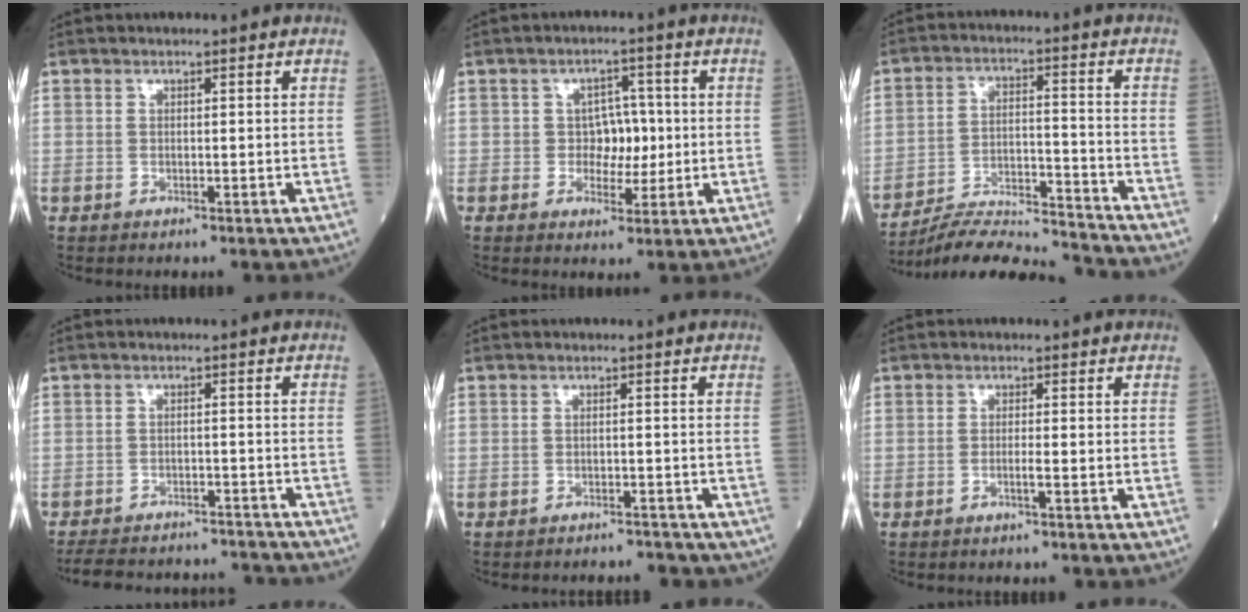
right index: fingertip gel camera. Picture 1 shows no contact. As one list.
[{"total": 4.4, "force": [-0.1, 3.2, 3.0], "torque": [-0.032, 0.009, -0.001]}, {"total": 14.5, "force": [-14.2, -0.6, 2.7], "torque": [-0.047, 0.011, -0.231]}, {"total": 14.2, "force": [-13.4, 3.5, 3.3], "torque": [-0.067, 0.011, -0.175]}, {"total": 3.6, "force": [-3.4, 1.3, 0.2], "torque": [-0.001, 0.003, -0.039]}, {"total": 1.3, "force": [-0.6, -0.2, 1.1], "torque": [-0.022, 0.000, -0.012]}]